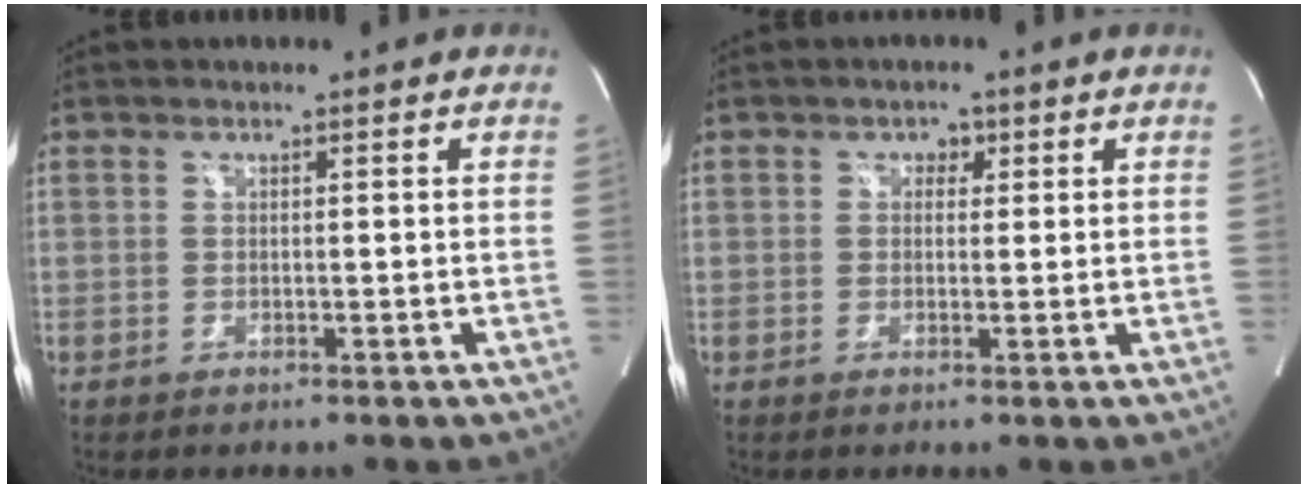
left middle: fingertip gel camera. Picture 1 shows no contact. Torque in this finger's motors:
{"motor_torque": [-0.18, 0.10, -0.07, -0.01]}